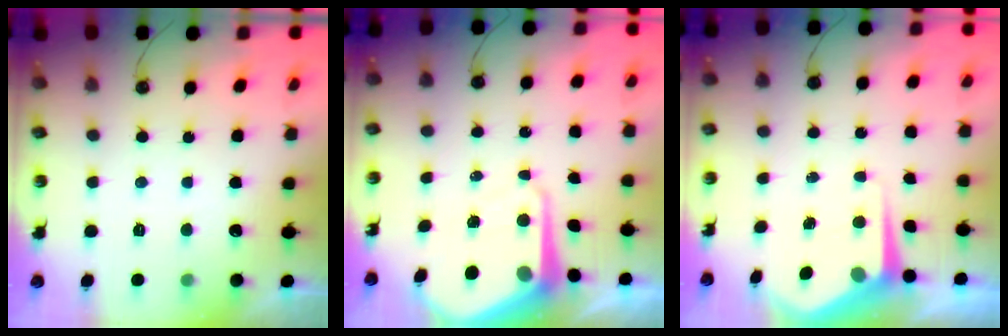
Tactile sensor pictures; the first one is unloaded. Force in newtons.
{"total": 10.2, "press": 10.1, "slide": 1.1}
{"total": 6.9, "press": 6.9, "slide": 0.4}